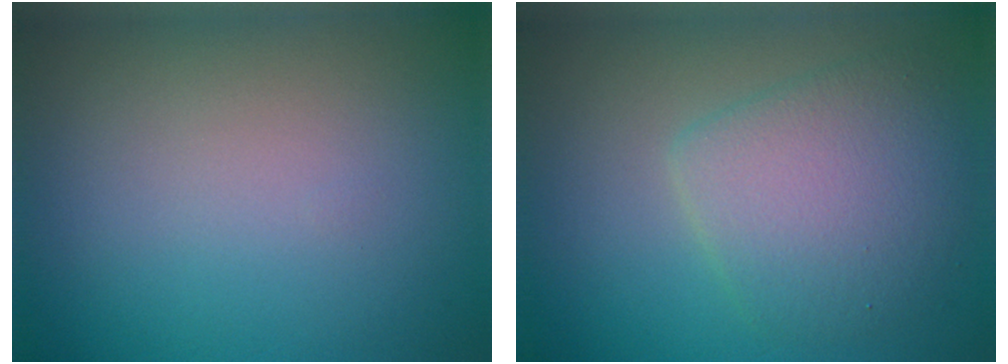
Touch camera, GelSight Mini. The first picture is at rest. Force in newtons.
{"total": 4.9, "press": 4.9, "slide": 0.1}